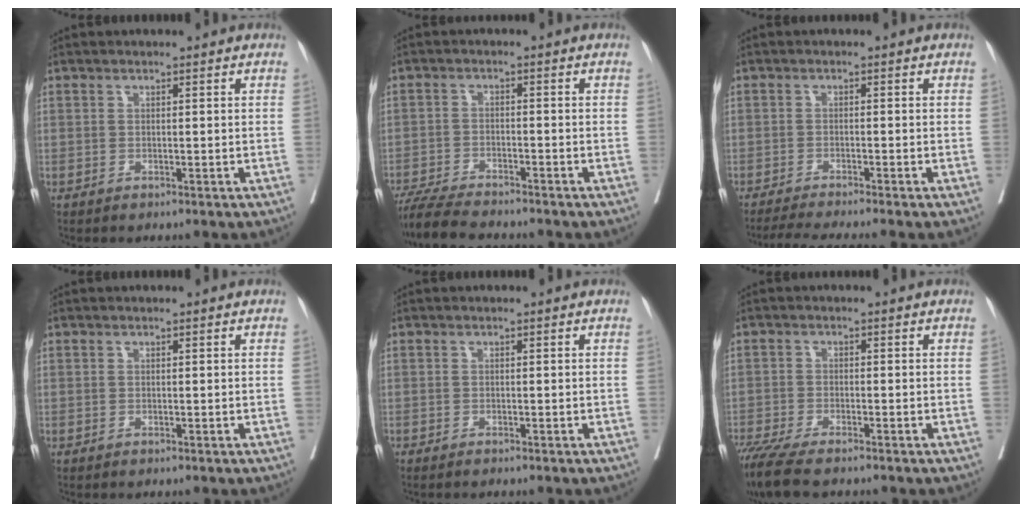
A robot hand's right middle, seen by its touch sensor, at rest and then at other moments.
{"total": 8.3, "force": [-7.5, 0.7, 3.6], "torque": [-0.061, -0.023, -0.127]}
{"total": 5.9, "force": [-5.0, -1.3, 2.8], "torque": [-0.036, -0.015, -0.081]}
{"total": 0.0}
{"total": 0.7, "force": [-0.7, 0.0, 0.3], "torque": [-0.006, -0.001, -0.009]}
{"total": 7.8, "force": [-6.3, 1.1, 4.5], "torque": [-0.079, -0.018, -0.109]}